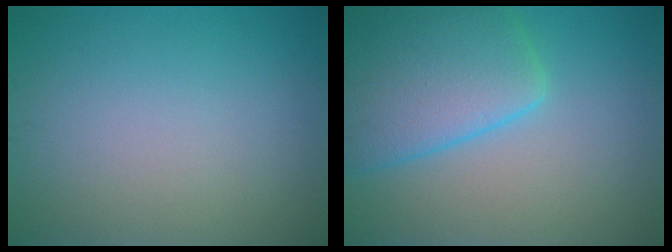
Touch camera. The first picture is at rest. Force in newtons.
{"total": 7.9, "press": 7.9, "slide": 0.4}